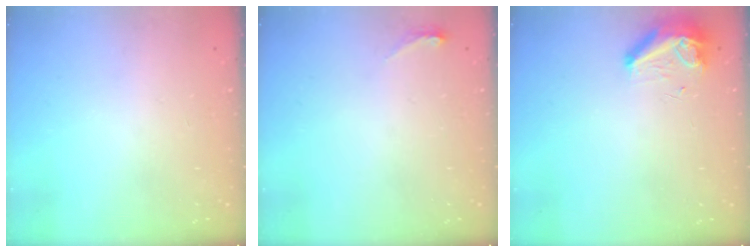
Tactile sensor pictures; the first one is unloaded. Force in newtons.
{"total": 3.7, "press": 3.4, "slide": 1.5}
{"total": 8.3, "press": 8.2, "slide": 0.9}